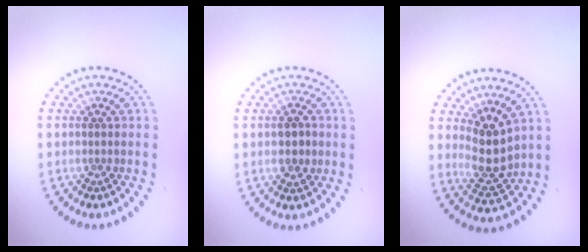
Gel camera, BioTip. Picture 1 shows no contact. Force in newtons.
{"total": 1.5, "press": 1.5, "slide": 0.1}
{"total": 3.6, "press": 3.3, "slide": 1.5}